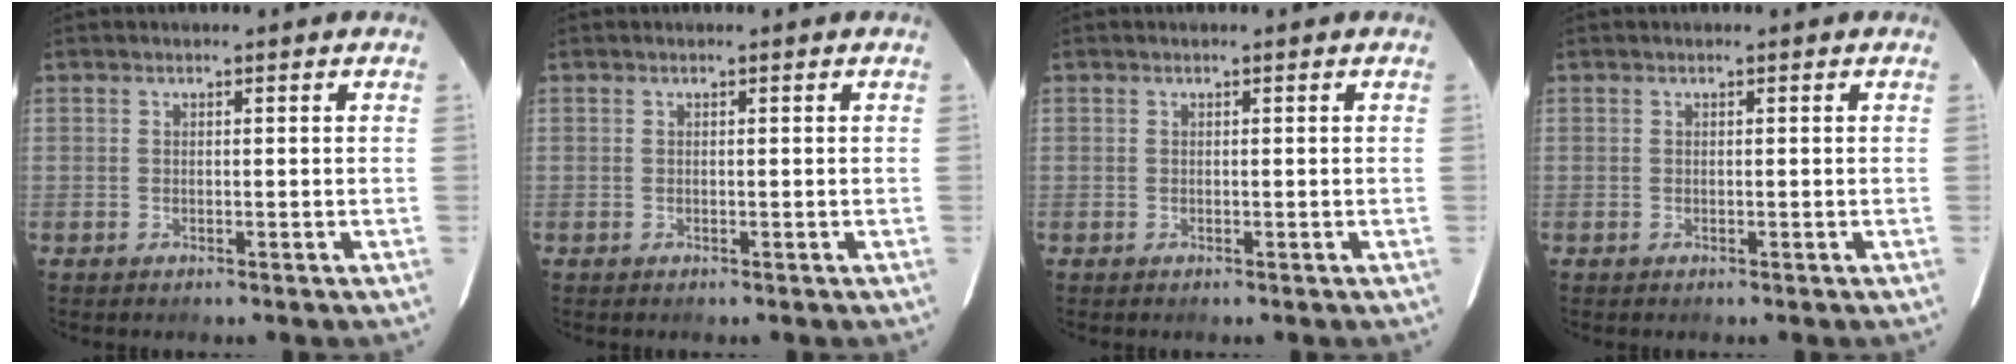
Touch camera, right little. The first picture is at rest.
{"total": 0.0}
{"total": 0.0}
{"total": 0.0}